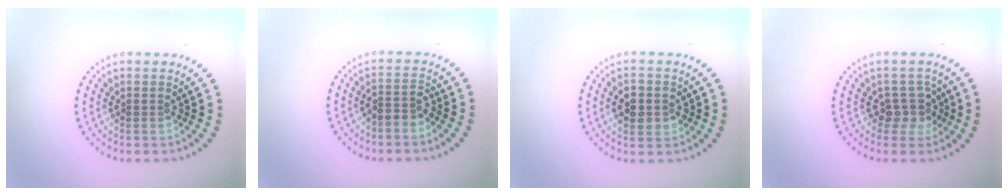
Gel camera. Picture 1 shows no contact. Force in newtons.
{"total": 1.8, "press": 1.5, "slide": 1.0}
{"total": 2.8, "press": 2.8, "slide": 0.3}
{"total": 2.2, "press": 1.7, "slide": 1.4}